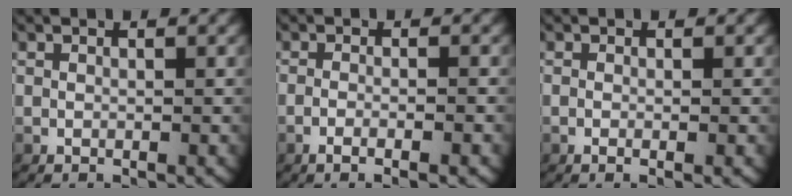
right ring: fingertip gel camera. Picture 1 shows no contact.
{"total": 2.5, "force": [-1.5, 0.3, 1.9], "torque": [-0.043, -0.006, -0.023]}
{"total": 1.0, "force": [-0.4, 0.0, 0.9], "torque": [-0.017, -0.004, -0.006]}